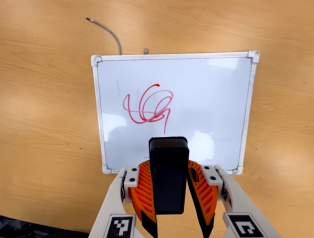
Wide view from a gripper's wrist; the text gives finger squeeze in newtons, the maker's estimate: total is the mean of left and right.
{"total": 7.9, "left": 7.0, "right": 8.7}